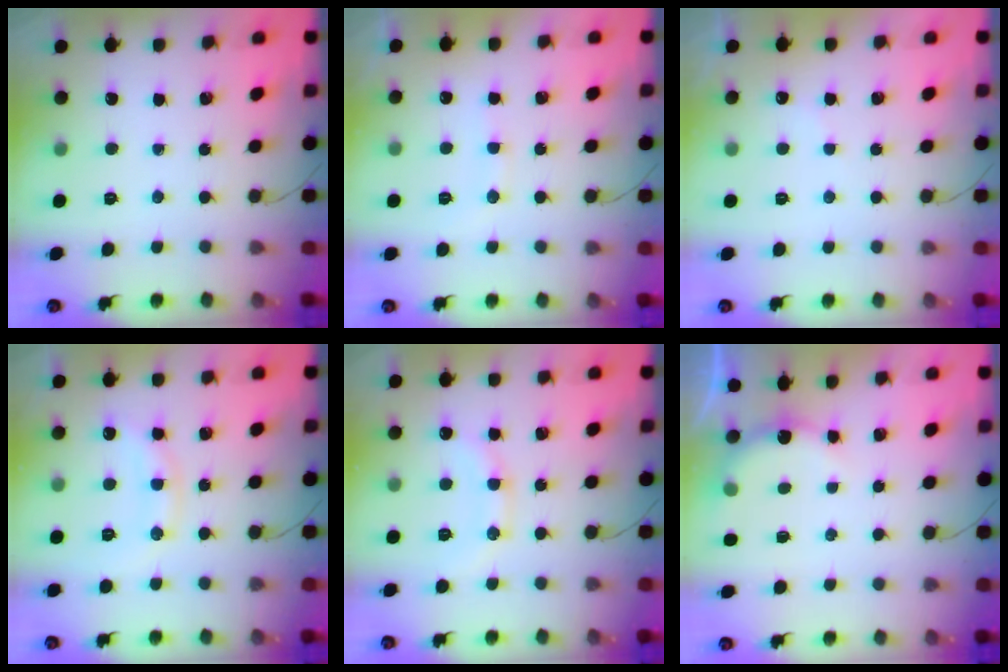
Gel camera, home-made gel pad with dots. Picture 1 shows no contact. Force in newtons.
{"total": 7.1, "press": 7.0, "slide": 1.3}
{"total": 5.2, "press": 5.1, "slide": 0.8}
{"total": 11.8, "press": 11.7, "slide": 0.8}
{"total": 10.7, "press": 10.7, "slide": 1.2}
{"total": 3.8, "press": 3.8, "slide": 0.4}